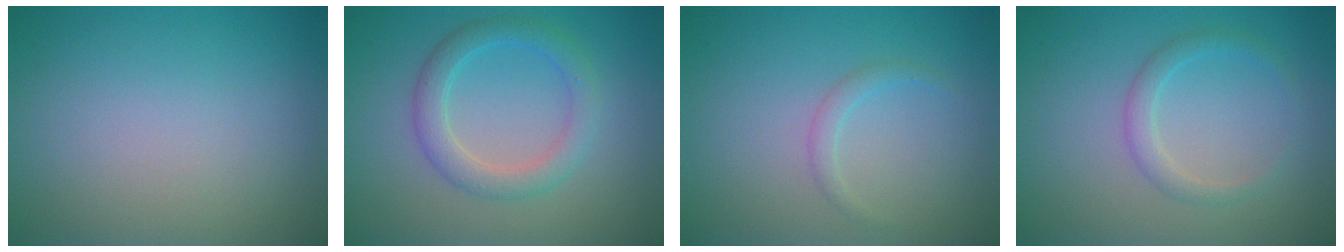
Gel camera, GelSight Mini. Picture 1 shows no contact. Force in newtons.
{"total": 3.2, "press": 3.2, "slide": 0.0}
{"total": 1.1, "press": 1.1, "slide": 0.1}
{"total": 1.8, "press": 1.7, "slide": 0.1}